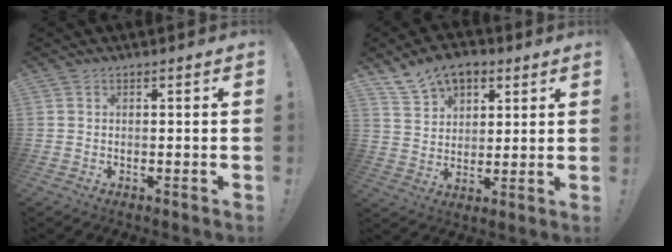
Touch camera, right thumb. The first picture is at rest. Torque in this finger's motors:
{"motor_torque": [1.07, 1.15, 0.10, 0.08, 0.00]}